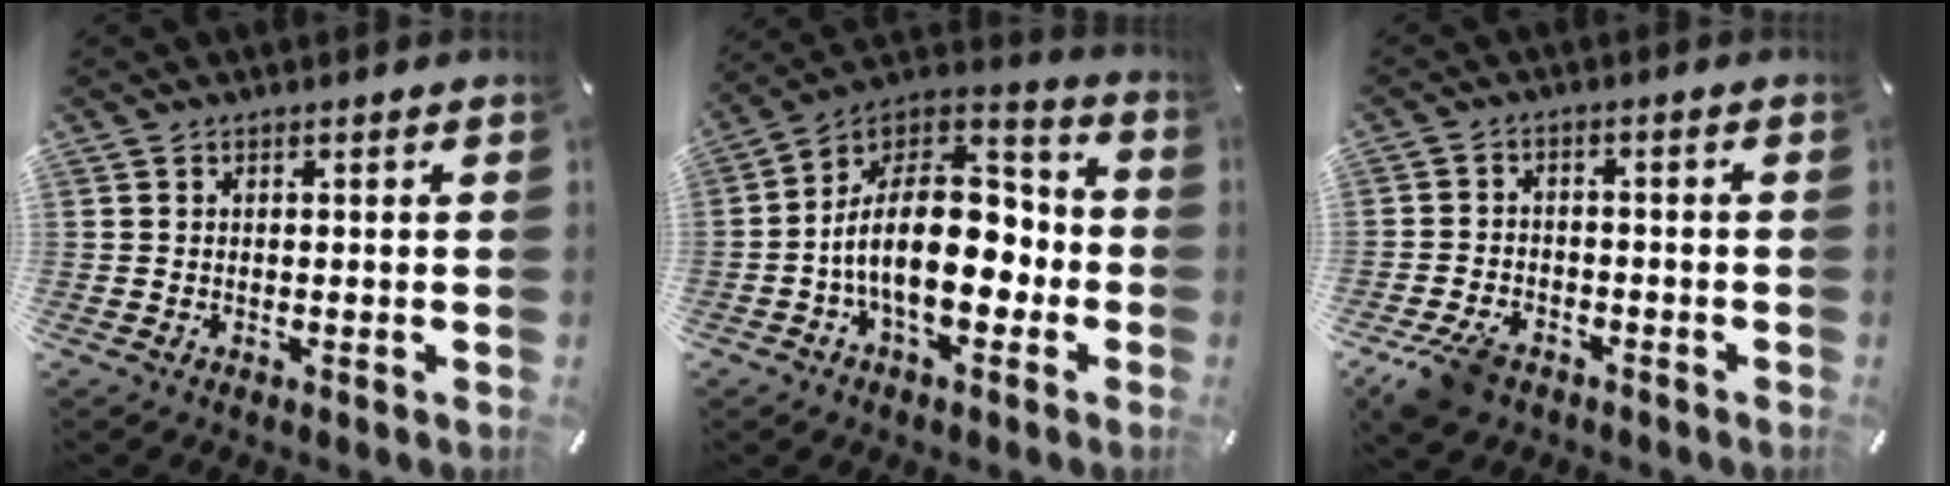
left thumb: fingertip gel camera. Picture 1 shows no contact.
{"total": 20.5, "force": [-3.3, 12.7, 15.7], "torque": [-0.263, 0.003, -0.052]}
{"total": 6.7, "force": [-4.3, 4.1, 3.1], "torque": [-0.076, 0.016, -0.083]}